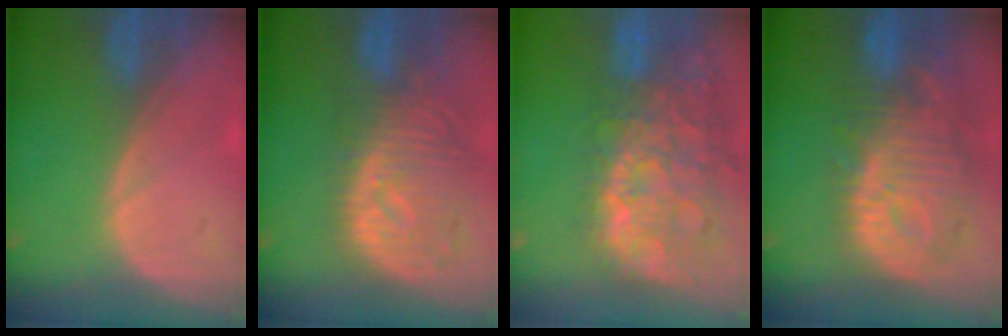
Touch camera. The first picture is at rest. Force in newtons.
{"total": 11.0, "press": 9.7, "slide": 5.3}
{"total": 14.9, "press": 12.1, "slide": 8.7}
{"total": 13.0, "press": 11.3, "slide": 6.3}